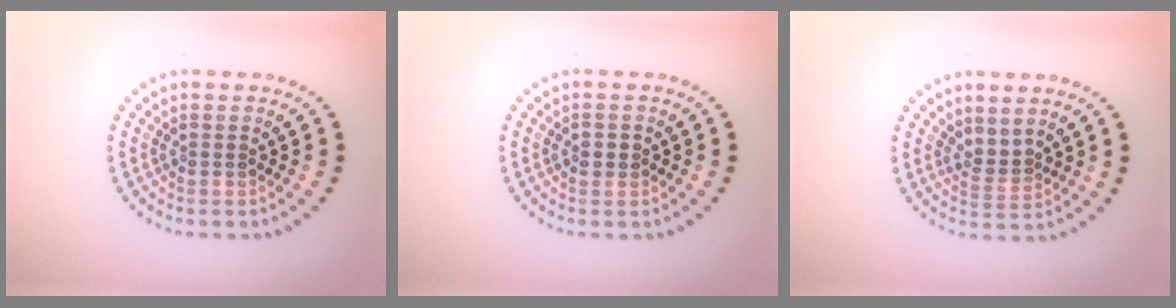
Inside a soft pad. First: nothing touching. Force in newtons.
{"total": 1.0, "press": 0.9, "slide": 0.1}
{"total": 1.7, "press": 1.1, "slide": 1.3}